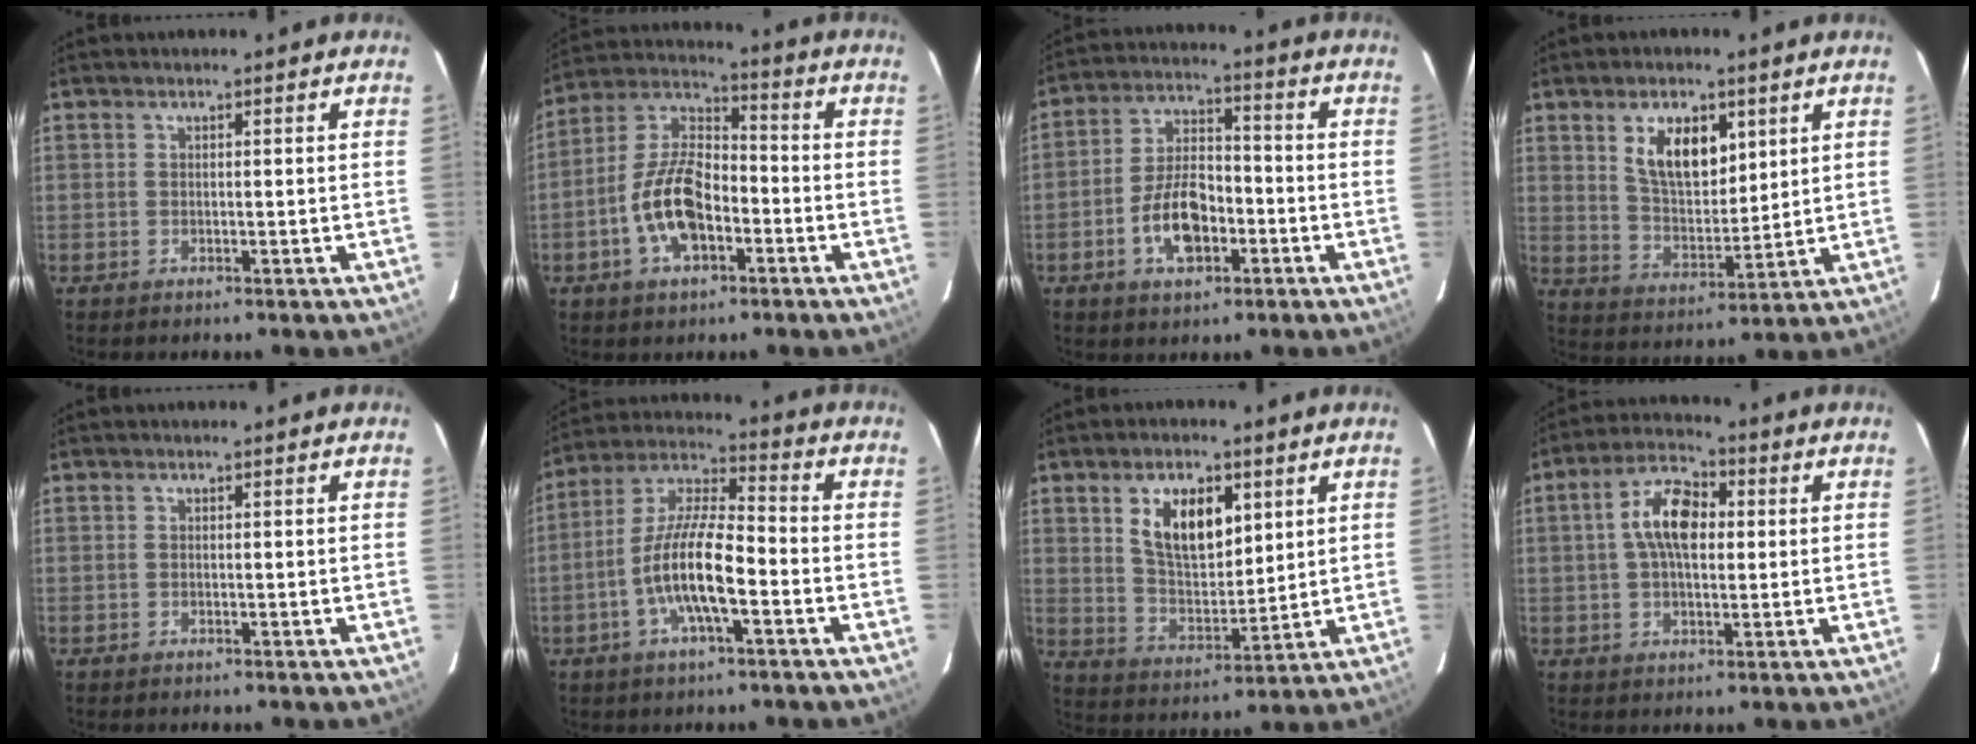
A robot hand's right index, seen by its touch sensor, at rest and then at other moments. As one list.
[{"total": 13.1, "force": [-4.6, 6.8, 10.2], "torque": [-0.207, 0.017, -0.081]}, {"total": 10.7, "force": [-4.0, 5.7, 8.1], "torque": [-0.159, 0.015, -0.063]}, {"total": 10.4, "force": [4.6, 5.4, 7.7], "torque": [-0.135, 0.006, 0.093]}, {"total": 0.0}, {"total": 12.6, "force": [-4.3, 3.1, 11.5], "torque": [-0.233, 0.000, -0.085]}, {"total": 11.3, "force": [4.7, 5.9, 8.5], "torque": [-0.150, 0.008, 0.095]}, {"total": 9.3, "force": [1.2, 5.0, 7.8], "torque": [-0.144, 0.023, 0.019]}]